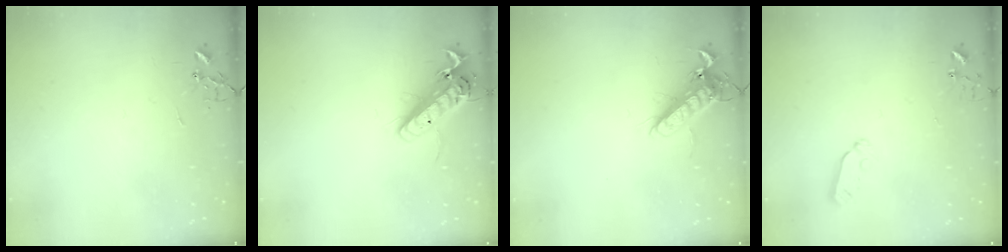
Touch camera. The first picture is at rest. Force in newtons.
{"total": 15.0, "press": 14.7, "slide": 3.0}
{"total": 12.8, "press": 12.7, "slide": 1.9}
{"total": 3.7, "press": 3.7, "slide": 0.5}